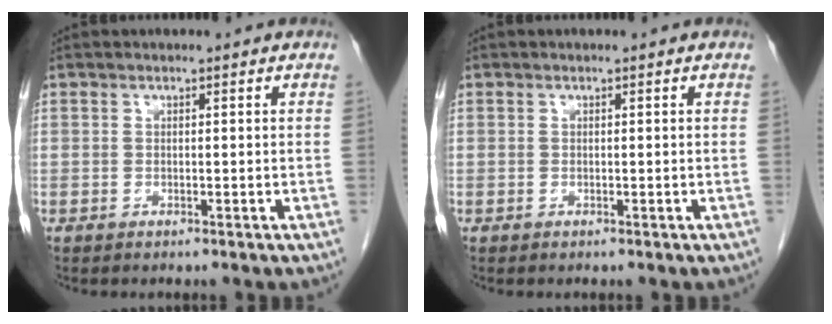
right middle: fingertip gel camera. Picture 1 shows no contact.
{"total": 0.0}